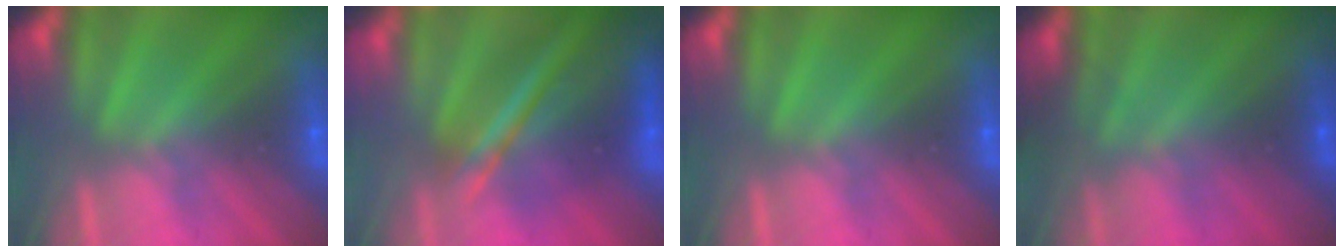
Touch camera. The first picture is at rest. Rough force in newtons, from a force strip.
{"total": 9.3}
{"total": 0.0}
{"total": 4.5}